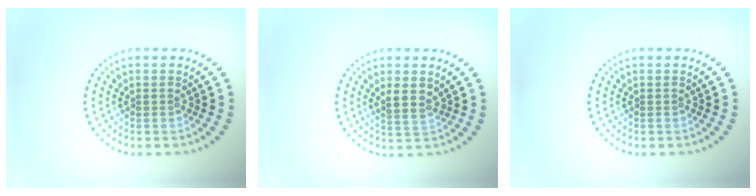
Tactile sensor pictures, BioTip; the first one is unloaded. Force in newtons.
{"total": 2.5, "press": 2.2, "slide": 1.1}
{"total": 0.0}